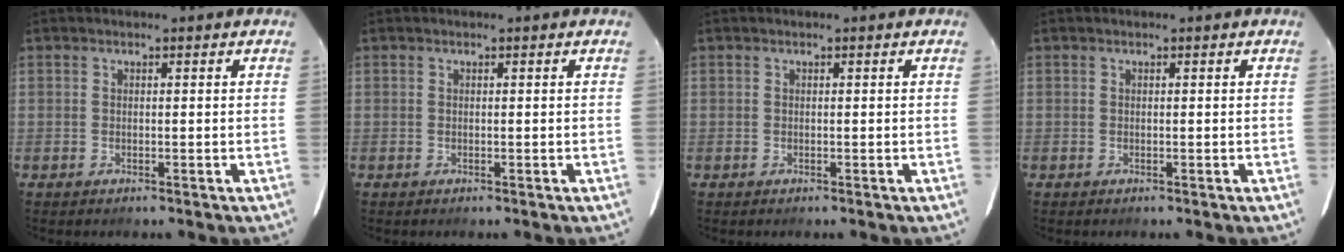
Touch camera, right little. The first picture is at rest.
{"total": 0.0}
{"total": 0.0}
{"total": 0.0}